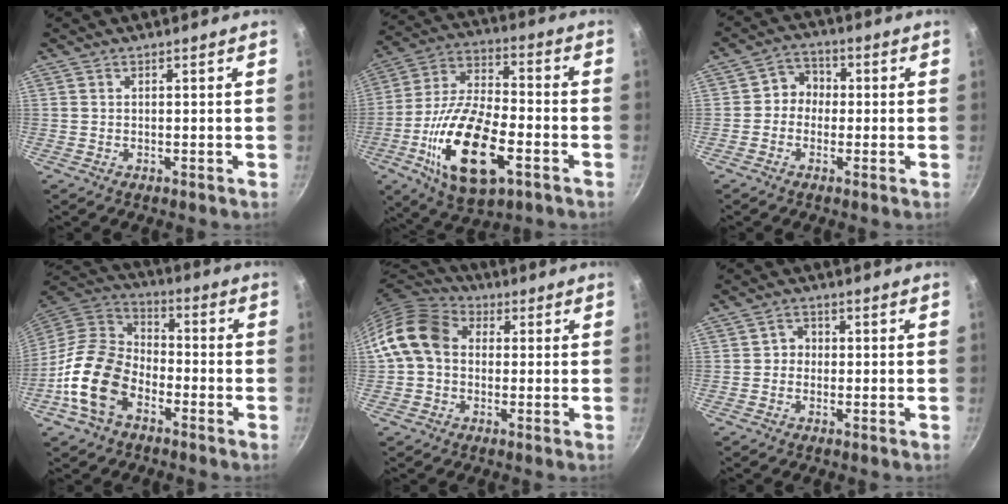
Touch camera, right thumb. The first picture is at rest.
{"total": 21.3, "force": [-7.2, 10.0, 17.3], "torque": [-0.321, 0.023, -0.130]}
{"total": 4.8, "force": [-0.4, 4.4, 2.0], "torque": [0.003, 0.015, -0.022]}
{"total": 15.6, "force": [-6.7, 10.3, 9.6], "torque": [-0.156, 0.049, -0.145]}
{"total": 11.6, "force": [0.6, 9.2, 7.0], "torque": [-0.105, 0.029, -0.007]}
{"total": 2.5, "force": [-0.3, 2.3, 0.9], "torque": [0.002, 0.008, -0.010]}